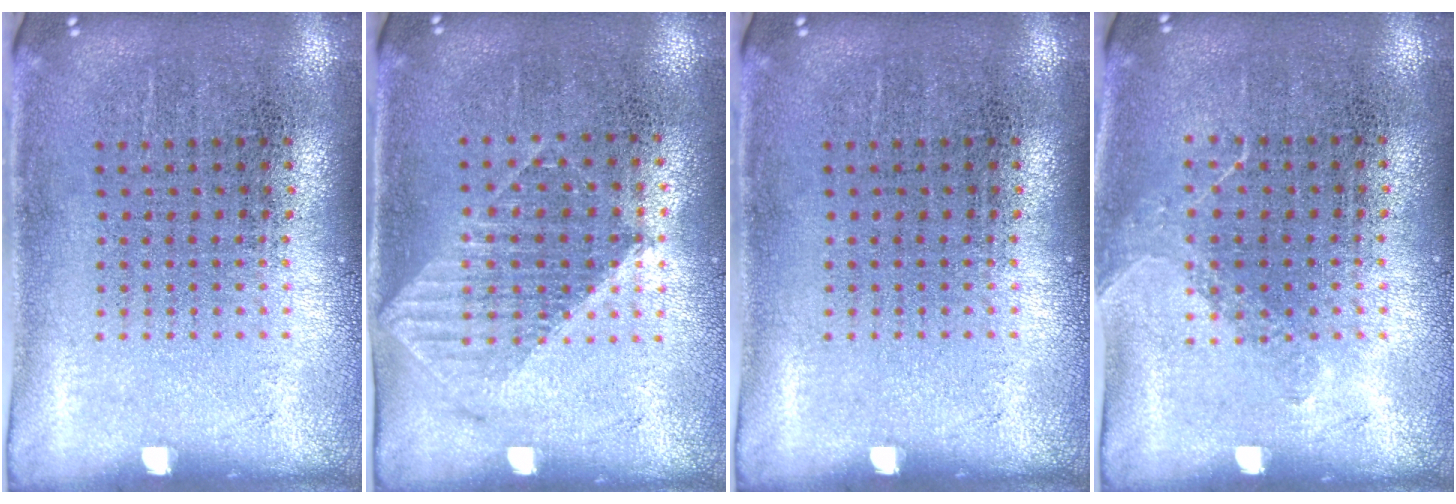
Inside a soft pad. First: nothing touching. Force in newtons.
{"total": 1.1, "press": 1.0, "slide": 0.3}
{"total": 0.0}
{"total": 0.9, "press": 0.7, "slide": 0.6}